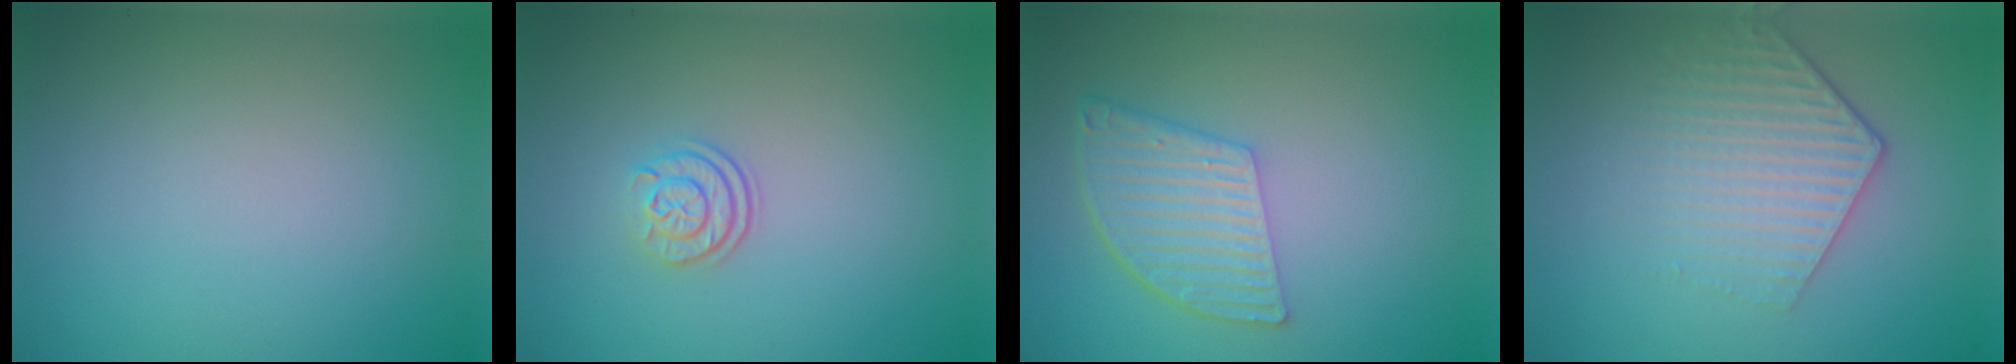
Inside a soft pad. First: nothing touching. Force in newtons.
{"total": 2.4, "press": 1.8, "slide": 1.5}
{"total": 5.4, "press": 3.9, "slide": 3.7}
{"total": 4.3, "press": 3.2, "slide": 2.9}